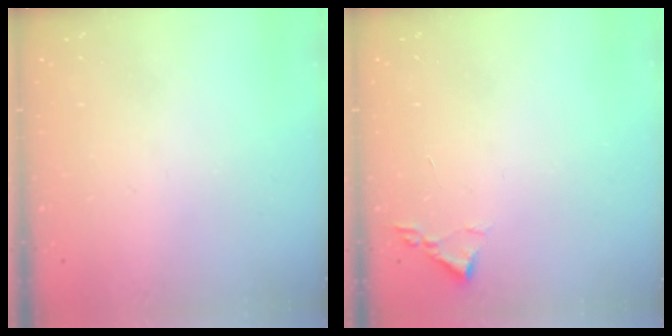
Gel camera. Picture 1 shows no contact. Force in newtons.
{"total": 1.8, "press": 1.8, "slide": 0.3}